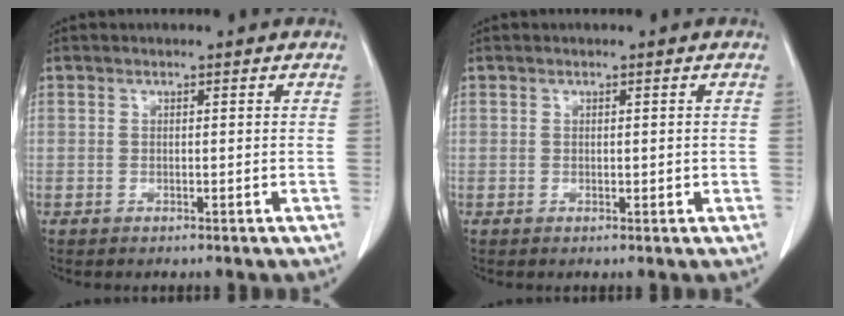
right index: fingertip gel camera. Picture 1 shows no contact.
{"total": 0.7, "force": [0.0, 0.4, 0.6], "torque": [-0.006, 0.000, 0.003]}